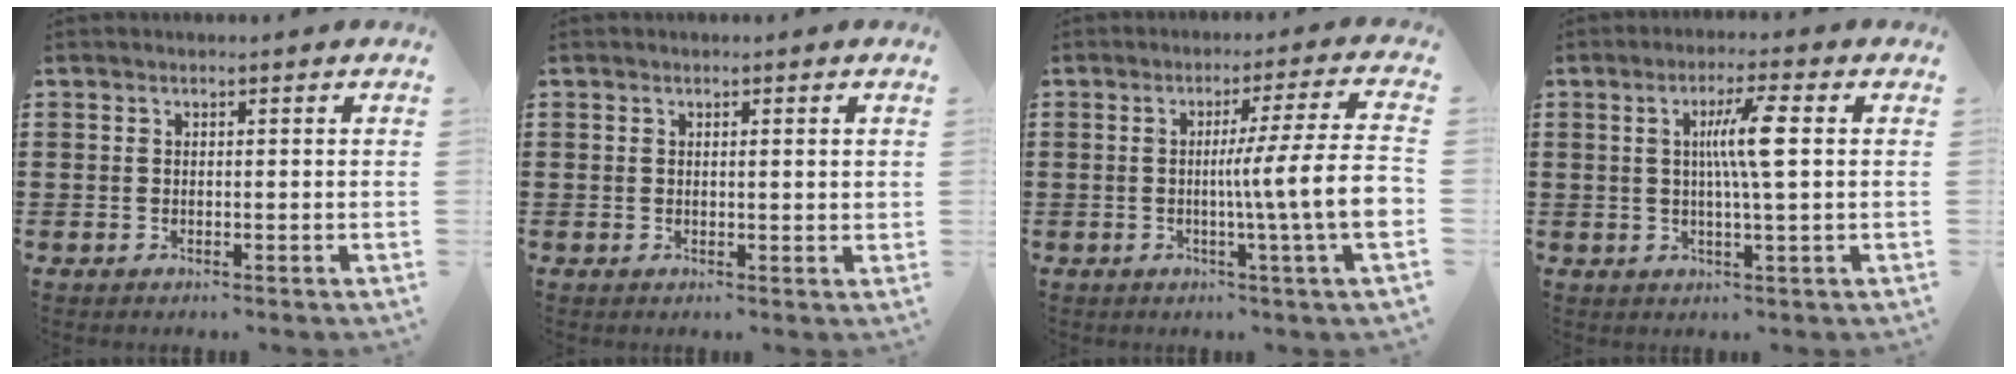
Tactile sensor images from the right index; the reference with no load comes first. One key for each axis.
{"total": 0.9, "fx": 0.3, "fy": 0.1, "fz": 0.9, "tx": -0.017, "ty": 0.002, "tz": 0.004}
{"total": 10.8, "fx": -1.1, "fy": -0.4, "fz": 10.8, "tx": -0.167, "ty": -0.019, "tz": -0.029}
{"total": 6.5, "fx": 1.0, "fy": 0.2, "fz": 6.5, "tx": -0.124, "ty": 0.001, "tz": 0.010}